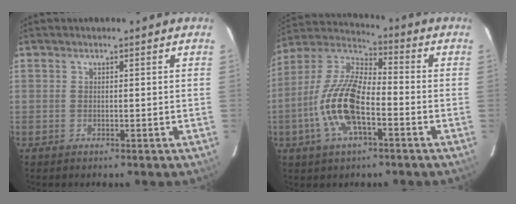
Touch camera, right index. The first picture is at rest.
{"total": 14.9, "force": [-4.7, 5.9, 12.9], "torque": [-0.270, 0.001, -0.095]}